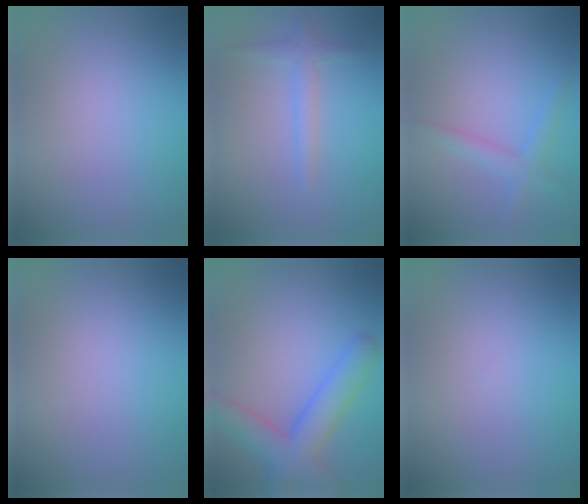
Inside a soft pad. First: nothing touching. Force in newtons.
{"total": 1.8, "press": 1.8, "slide": 0.1}
{"total": 2.0, "press": 2.0, "slide": 0.1}
{"total": 0.0}
{"total": 4.5, "press": 4.5, "slide": 0.3}
{"total": 0.0}